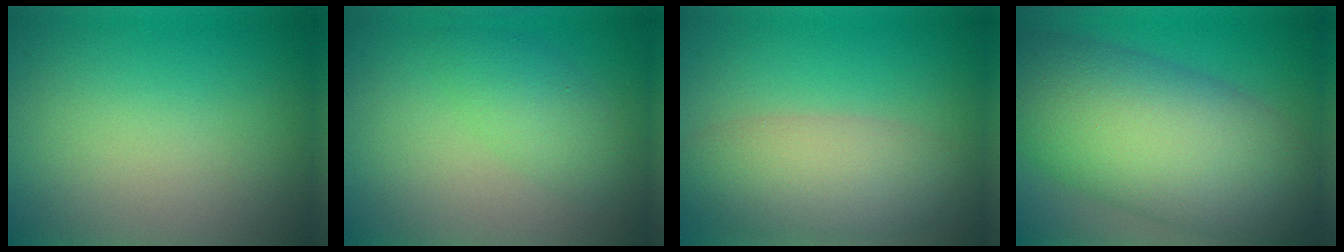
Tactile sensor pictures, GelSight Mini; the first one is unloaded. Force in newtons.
{"total": 2.8, "press": 2.8, "slide": 0.1}
{"total": 5.5, "press": 5.5, "slide": 0.3}
{"total": 13.0, "press": 13.0, "slide": 0.2}